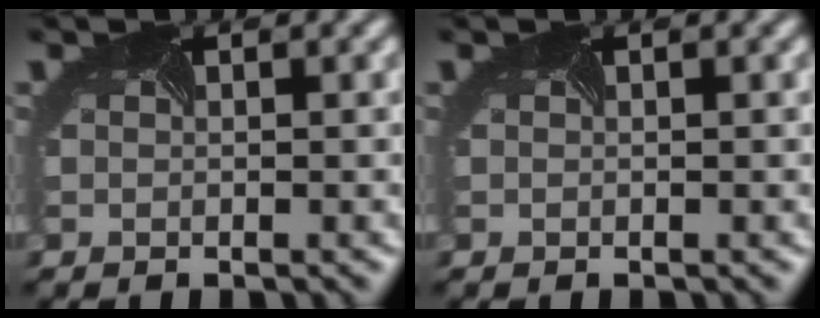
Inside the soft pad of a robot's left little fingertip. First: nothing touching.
{"total": 0.0}